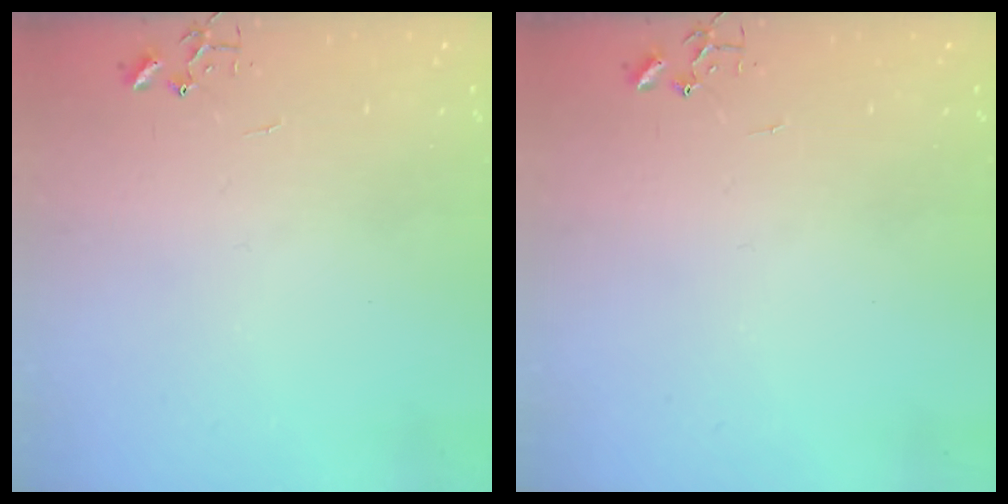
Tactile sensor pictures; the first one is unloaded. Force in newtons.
{"total": 0.0}